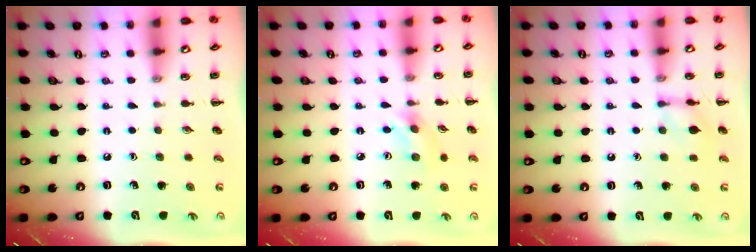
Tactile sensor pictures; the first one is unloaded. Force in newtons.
{"total": 2.7, "press": 2.6, "slide": 0.8}
{"total": 8.1, "press": 8.0, "slide": 0.5}